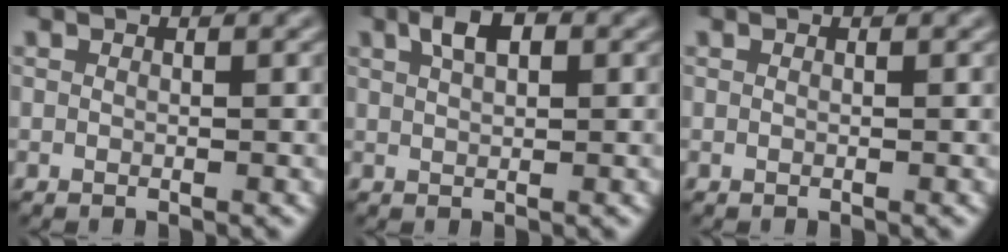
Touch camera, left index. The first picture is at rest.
{"total": 2.4, "force": [1.1, 1.1, 1.9], "torque": [-0.033, 0.007, 0.020]}
{"total": 0.0}